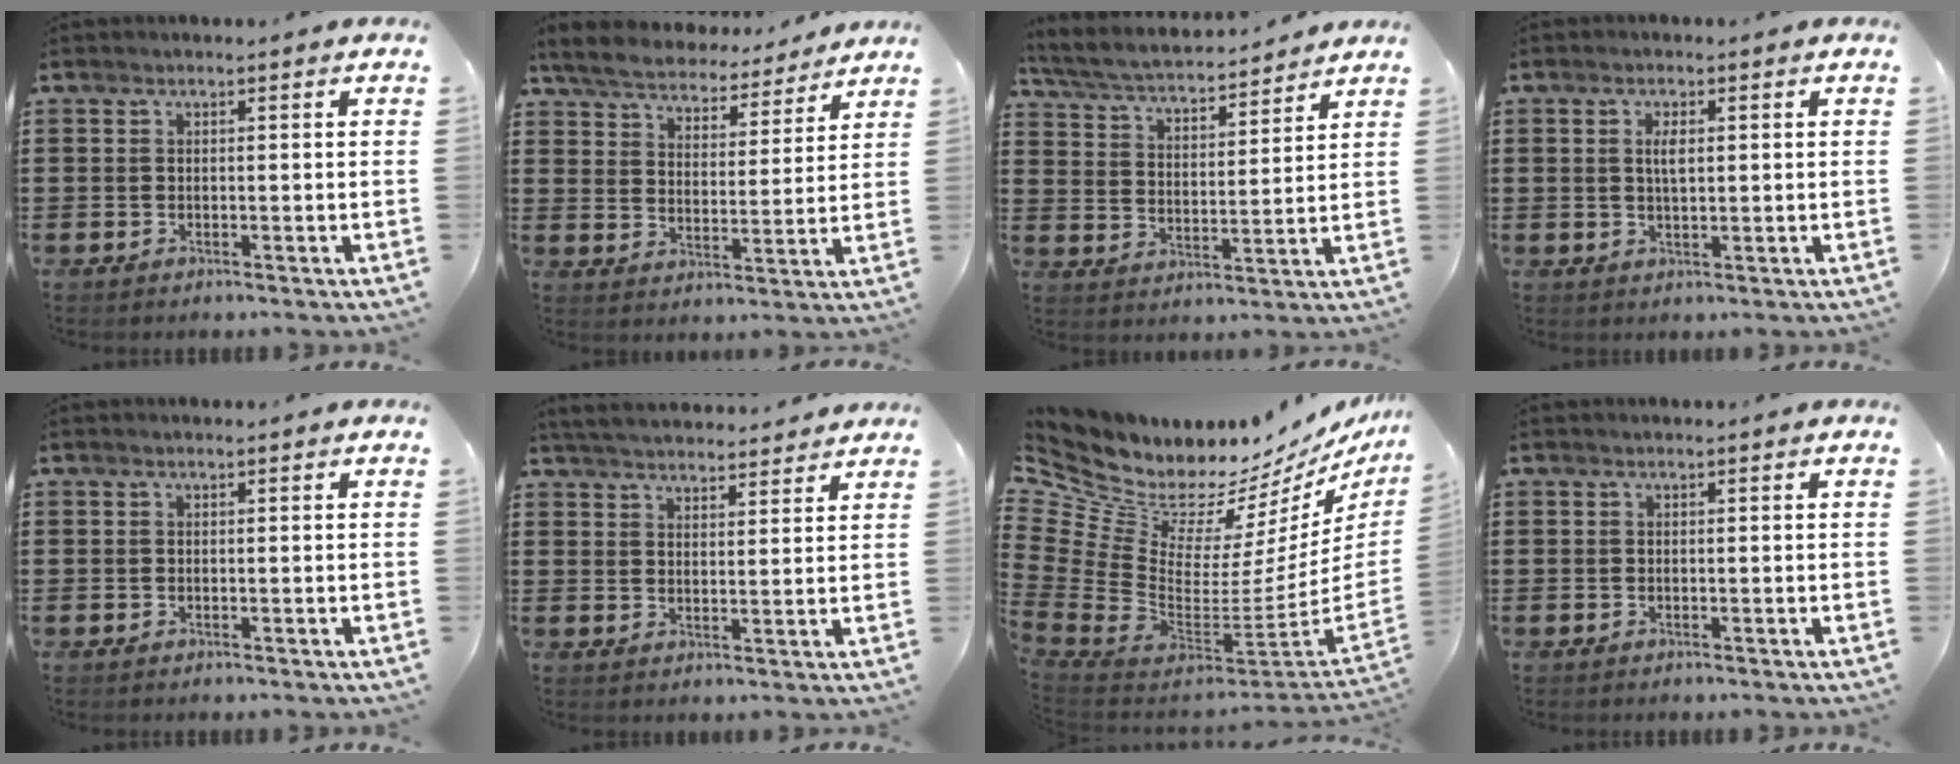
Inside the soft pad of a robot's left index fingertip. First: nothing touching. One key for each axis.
{"total": 5.6, "fx": 5.6, "fy": 0.5, "fz": 0.8, "tx": -0.044, "ty": -0.037, "tz": 0.094}
{"total": 4.2, "fx": 4.0, "fy": 0.4, "fz": 1.3, "tx": -0.048, "ty": -0.029, "tz": 0.062}
{"total": 2.6, "fx": 0.6, "fy": 0.9, "fz": 2.3, "tx": -0.049, "ty": 0.004, "tz": 0.010}
{"total": 0.0}
{"total": 4.4, "fx": 4.3, "fy": 0.4, "fz": 0.7, "tx": -0.027, "ty": -0.017, "tz": 0.078}
{"total": 8.5, "fx": 6.9, "fy": 4.2, "fz": 2.3, "tx": -0.095, "ty": -0.085, "tz": 0.126}
{"total": 0.0}